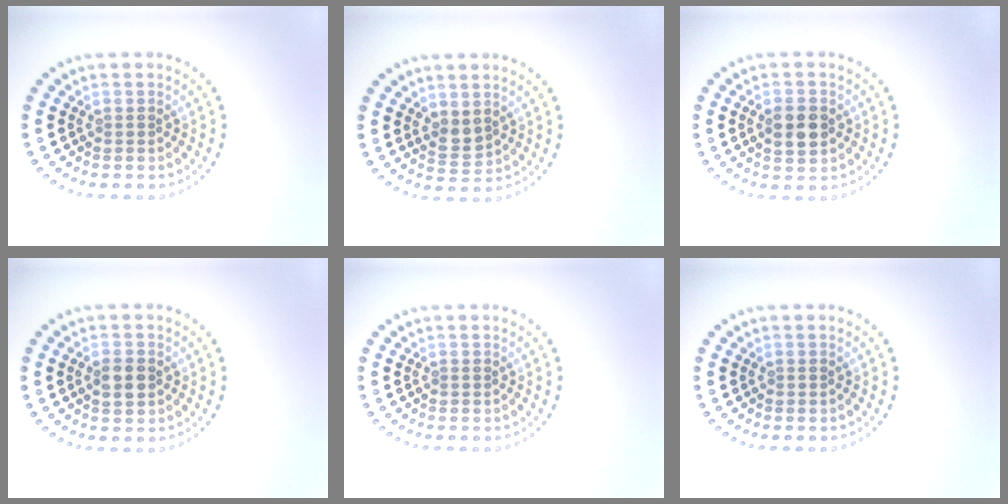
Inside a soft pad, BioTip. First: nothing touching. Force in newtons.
{"total": 1.7, "press": 1.6, "slide": 0.7}
{"total": 2.9, "press": 2.9, "slide": 0.1}
{"total": 2.1, "press": 2.1, "slide": 0.0}
{"total": 0.0}
{"total": 0.0}